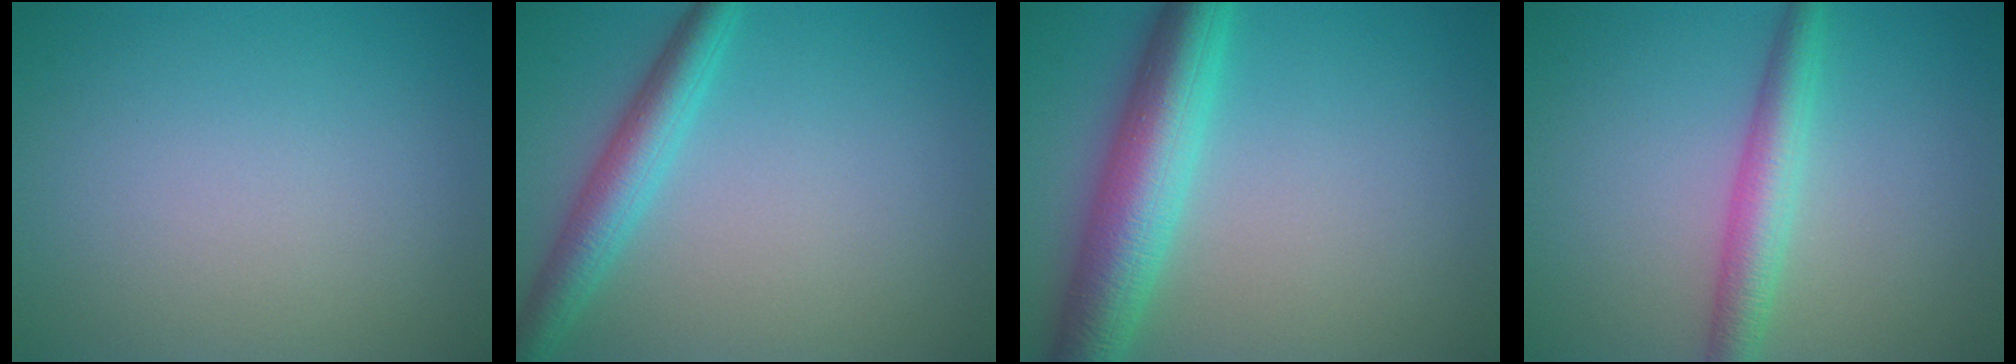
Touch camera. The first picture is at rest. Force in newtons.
{"total": 3.8, "press": 3.8, "slide": 0.1}
{"total": 7.1, "press": 7.1, "slide": 0.0}
{"total": 3.5, "press": 3.5, "slide": 0.0}